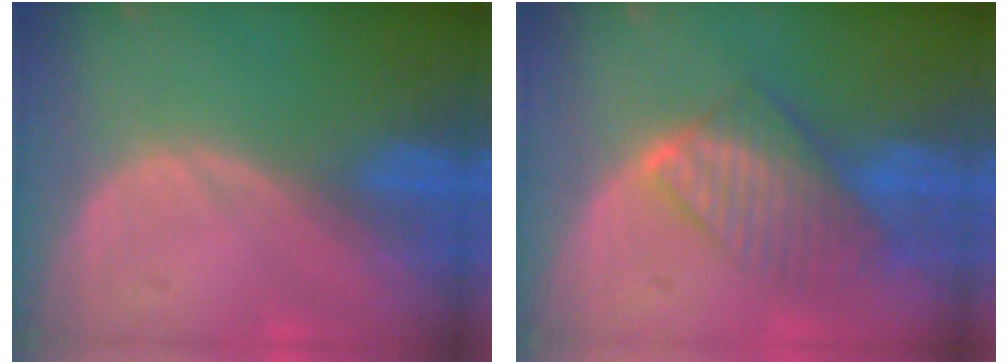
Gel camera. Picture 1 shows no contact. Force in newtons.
{"total": 8.3, "press": 7.1, "slide": 4.1}